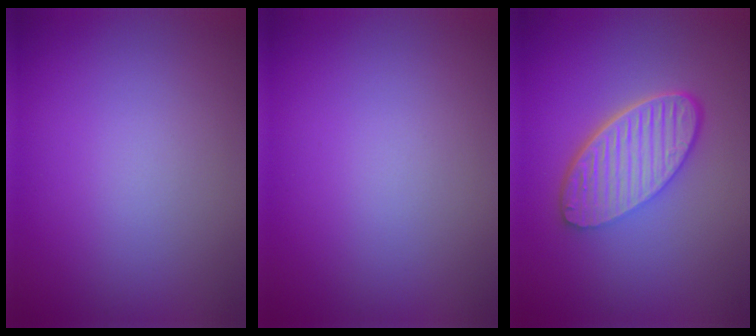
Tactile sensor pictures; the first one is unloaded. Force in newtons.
{"total": 0.0}
{"total": 6.0, "press": 4.3, "slide": 4.2}